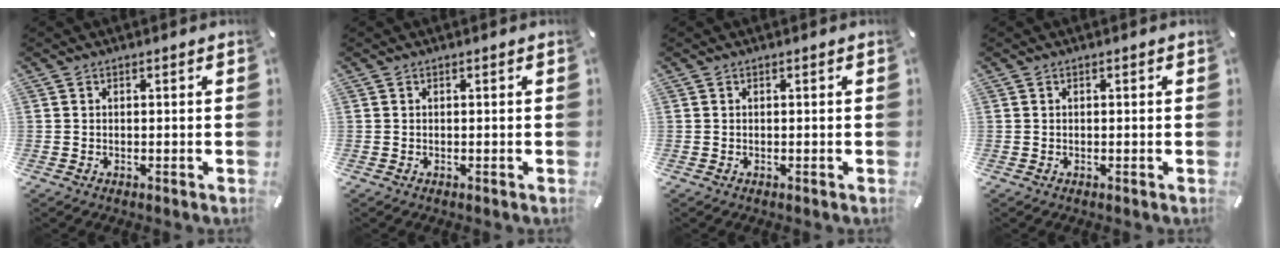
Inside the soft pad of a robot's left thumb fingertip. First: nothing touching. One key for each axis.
{"total": 0.0}
{"total": 0.0}
{"total": 0.0}